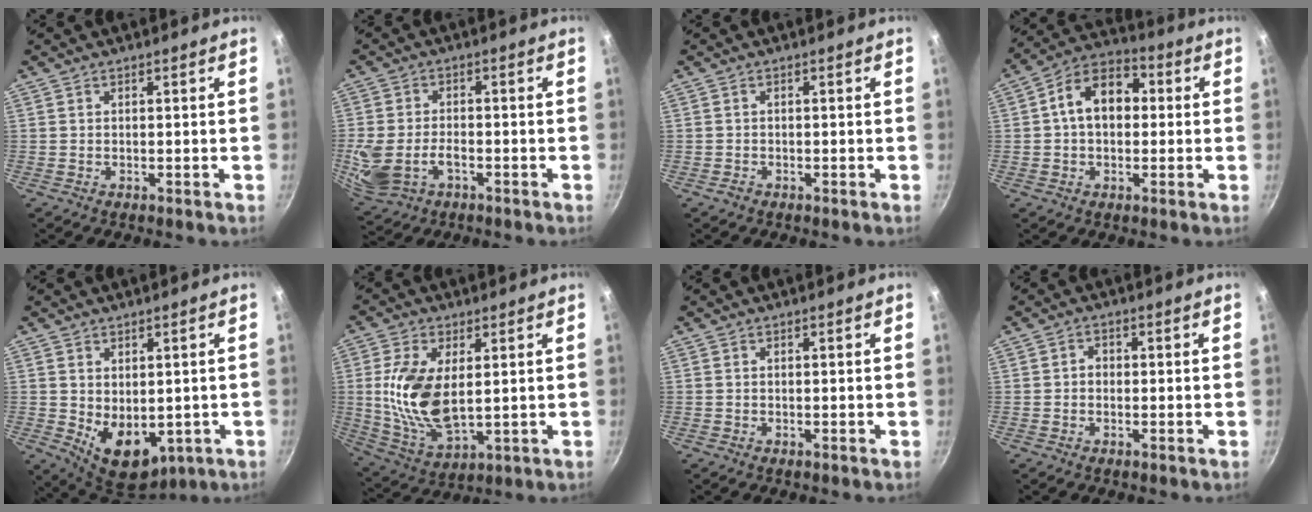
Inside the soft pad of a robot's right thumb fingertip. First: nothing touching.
{"total": 9.5, "force": [-2.7, 6.1, 6.8], "torque": [-0.138, 0.007, -0.047]}
{"total": 1.1, "force": [-0.7, 0.8, 0.3], "torque": [-0.008, 0.007, -0.013]}
{"total": 11.9, "force": [1.2, 8.3, 8.5], "torque": [-0.101, 0.034, -0.001]}
{"total": 10.6, "force": [-0.9, 7.3, 7.6], "torque": [-0.091, -0.020, 0.010]}
{"total": 14.3, "force": [1.8, 7.5, 12.1], "torque": [-0.238, -0.016, 0.043]}
{"total": 0.0}
{"total": 2.0, "force": [-0.2, 1.6, 1.1], "torque": [-0.015, 0.009, -0.008]}